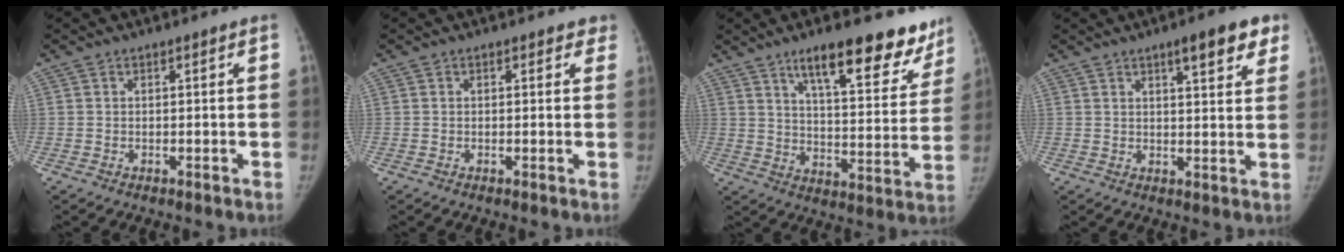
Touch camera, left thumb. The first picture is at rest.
{"total": 2.1, "force": [1.5, 1.2, 0.8], "torque": [0.021, 0.000, 0.007]}
{"total": 19.2, "force": [13.4, 6.2, 12.3], "torque": [-0.110, -0.066, 0.195]}
{"total": 8.5, "force": [5.1, 2.3, 6.4], "torque": [-0.062, -0.019, 0.064]}